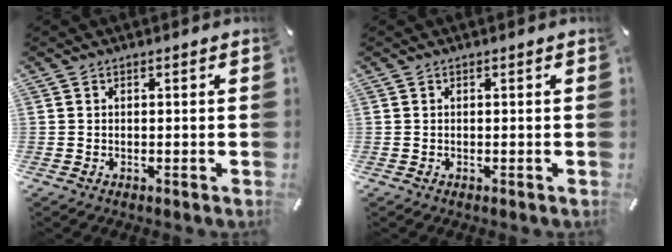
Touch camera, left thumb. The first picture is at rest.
{"total": 0.0}